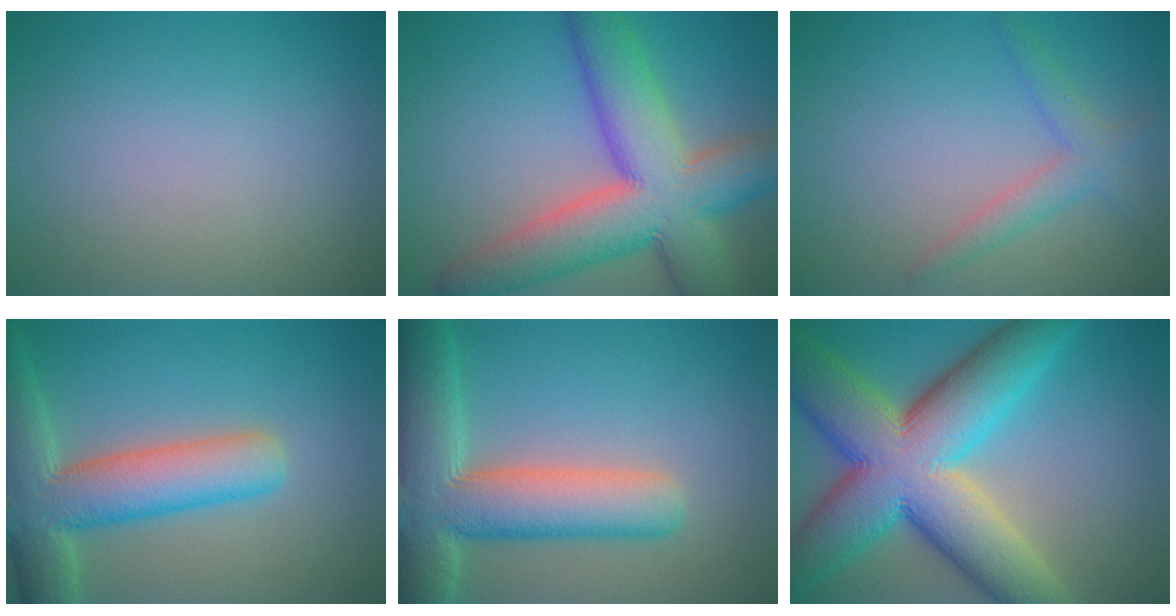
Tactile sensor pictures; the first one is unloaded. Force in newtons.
{"total": 11.9, "press": 11.8, "slide": 0.6}
{"total": 2.4, "press": 2.4, "slide": 0.2}
{"total": 9.0, "press": 8.9, "slide": 0.6}
{"total": 9.7, "press": 9.6, "slide": 0.7}
{"total": 15.5, "press": 15.4, "slide": 0.5}